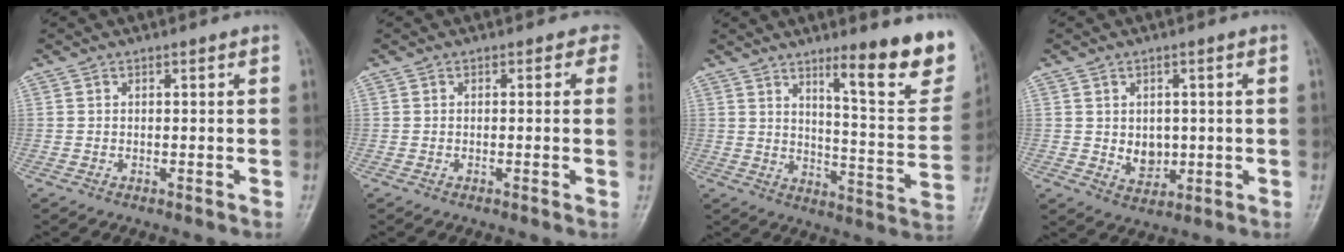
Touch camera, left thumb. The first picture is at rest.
{"total": 2.1, "force": [0.8, 1.7, 1.0], "torque": [0.018, 0.001, -0.009]}
{"total": 17.7, "force": [10.8, 3.5, 13.6], "torque": [-0.140, -0.073, 0.159]}
{"total": 5.1, "force": [0.1, 4.0, 3.1], "torque": [-0.023, -0.006, 0.014]}